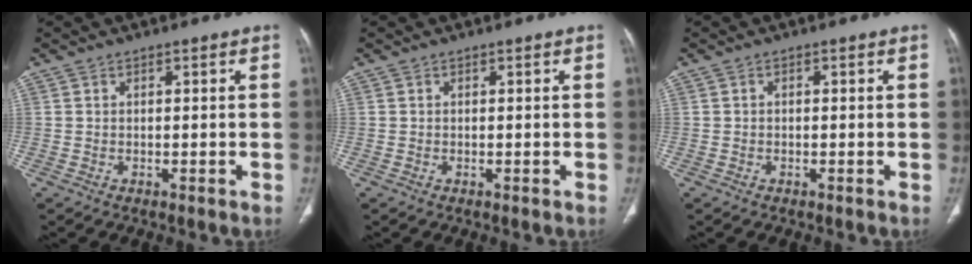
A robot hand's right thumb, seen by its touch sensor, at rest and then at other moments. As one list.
[{"total": 0.0}, {"total": 0.0}]